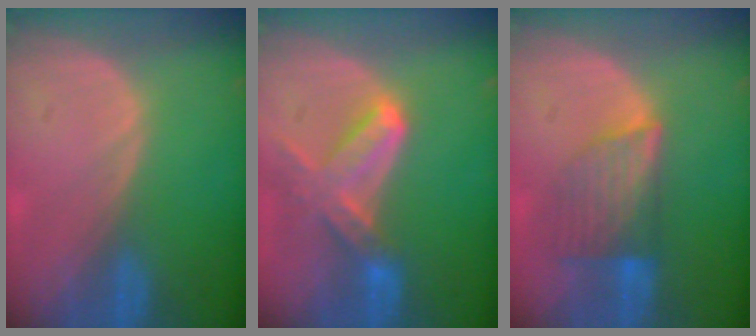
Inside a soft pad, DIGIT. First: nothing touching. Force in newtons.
{"total": 7.2, "press": 6.7, "slide": 2.8}
{"total": 7.2, "press": 6.5, "slide": 3.1}